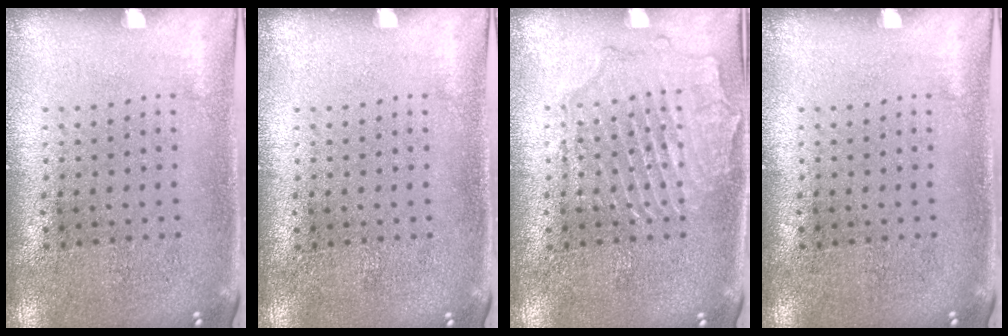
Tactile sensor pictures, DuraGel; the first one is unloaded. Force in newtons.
{"total": 0.0}
{"total": 2.1, "press": 2.1, "slide": 0.2}
{"total": 0.0}